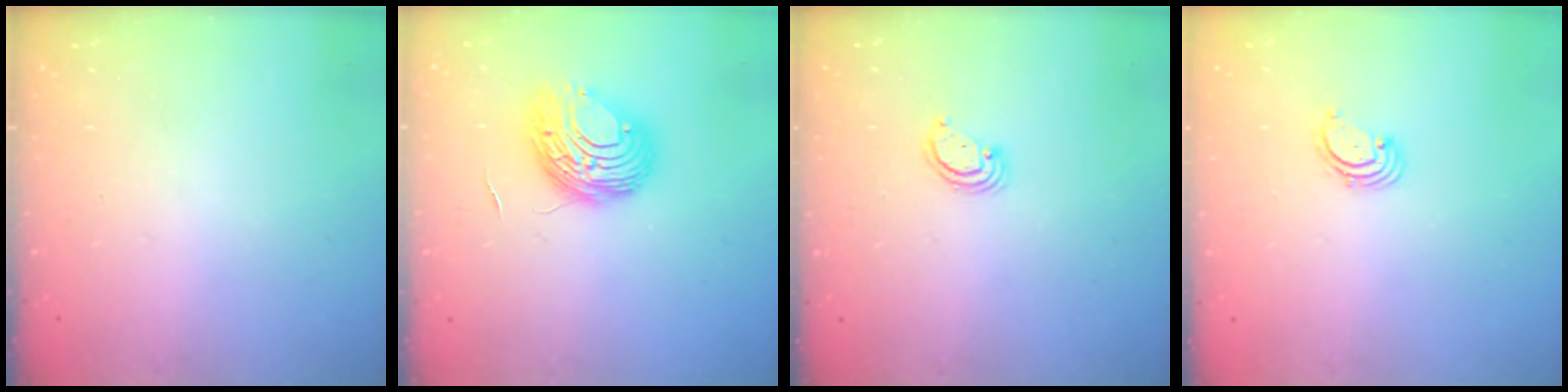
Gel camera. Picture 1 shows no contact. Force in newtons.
{"total": 9.6, "press": 9.5, "slide": 0.9}
{"total": 2.3, "press": 2.3, "slide": 0.2}
{"total": 1.7, "press": 1.7, "slide": 0.2}